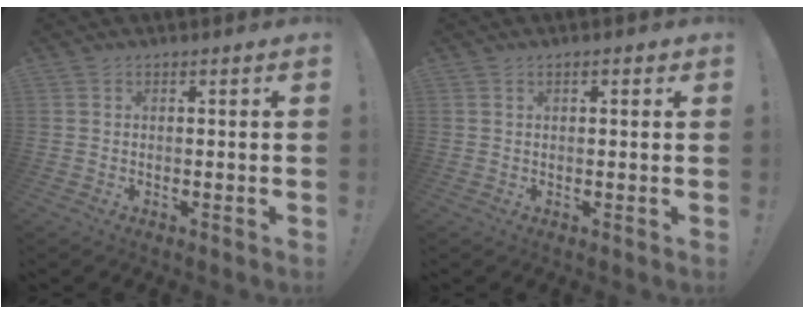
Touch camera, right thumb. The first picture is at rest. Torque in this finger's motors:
{"motor_torque": [0.19, 0.04, 0.04, 0.02, -0.03]}